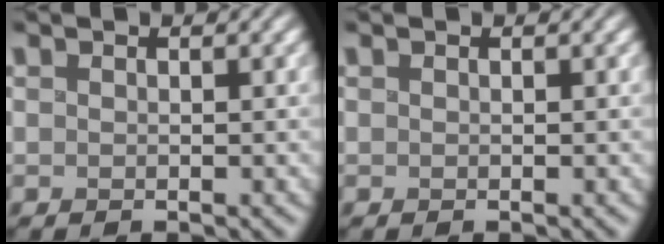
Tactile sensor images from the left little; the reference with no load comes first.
{"total": 0.0}